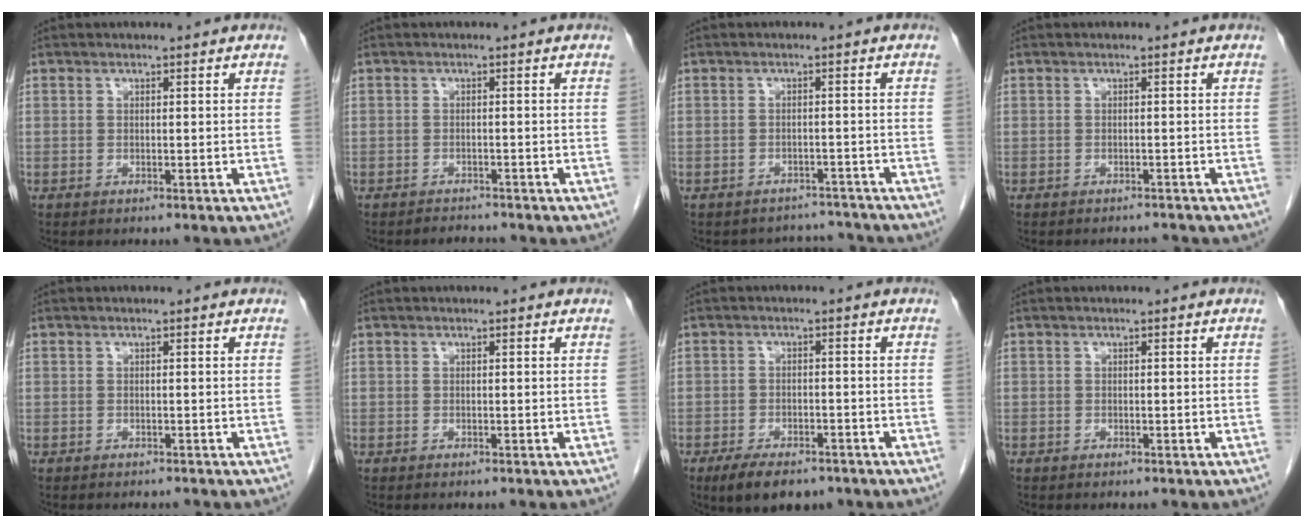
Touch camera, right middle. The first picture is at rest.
{"total": 1.4, "force": [-1.3, 0.3, -0.3], "torque": [0.001, -0.005, -0.019]}
{"total": 5.2, "force": [-4.9, 1.7, -0.8], "torque": [0.013, 0.019, -0.060]}
{"total": 1.6, "force": [-1.6, 0.2, -0.2], "torque": [0.004, -0.005, -0.020]}
{"total": 1.0, "force": [-1.0, 0.2, 0.1], "torque": [-0.006, -0.003, -0.013]}
{"total": 0.0}
{"total": 7.4, "force": [-5.3, 3.1, 4.1], "torque": [-0.066, -0.005, -0.081]}
{"total": 0.0}